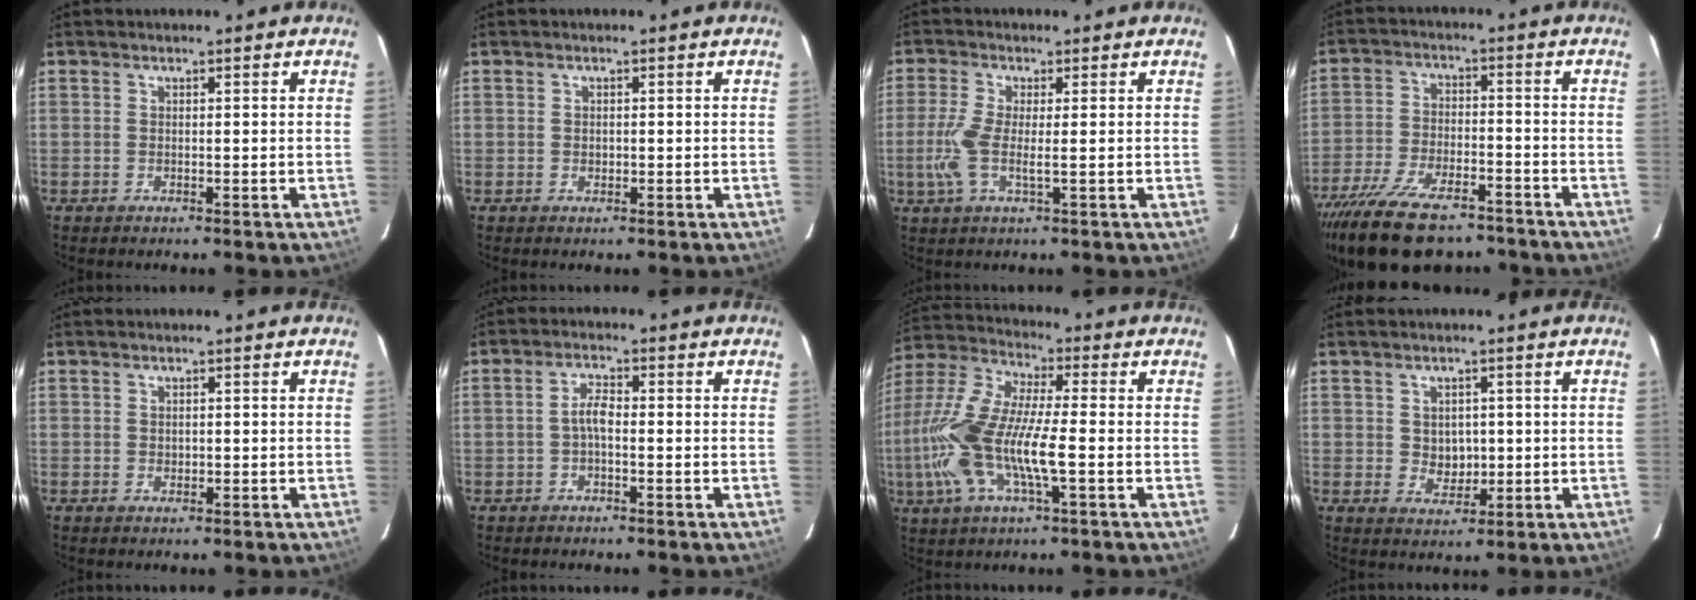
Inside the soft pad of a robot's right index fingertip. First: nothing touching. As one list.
[{"total": 0.8, "force": [-0.1, 0.8, 0.2], "torque": [-0.002, 0.001, 0.000]}, {"total": 6.1, "force": [-0.6, 1.2, 6.0], "torque": [-0.140, -0.002, -0.015]}, {"total": 19.6, "force": [-15.1, 7.7, 9.8], "torque": [-0.208, -0.029, -0.243]}, {"total": 0.9, "force": [0.0, 0.9, 0.2], "torque": [-0.001, 0.001, 0.002]}, {"total": 2.7, "force": [-0.8, 0.9, 2.4], "torque": [-0.052, 0.010, -0.016]}, {"total": 18.4, "force": [-3.4, 4.9, 17.4], "torque": [-0.365, -0.004, -0.073]}, {"total": 4.0, "force": [0.2, 3.6, 1.9], "torque": [-0.029, 0.001, 0.011]}]